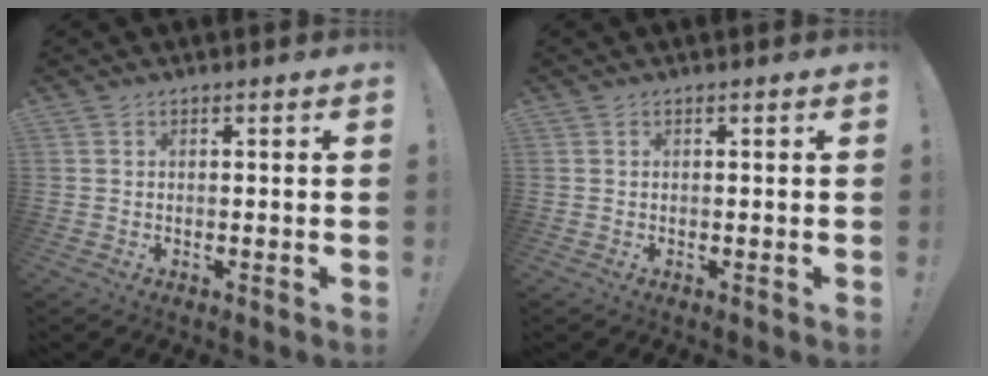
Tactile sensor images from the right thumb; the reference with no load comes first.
{"total": 0.0}